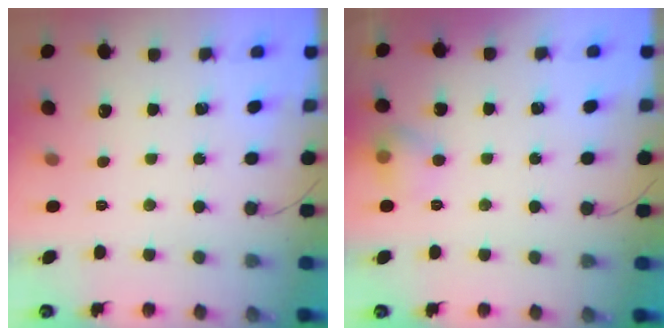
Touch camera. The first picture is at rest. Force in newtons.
{"total": 9.3, "press": 6.9, "slide": 6.2}